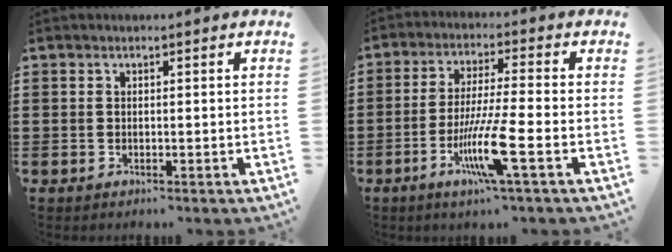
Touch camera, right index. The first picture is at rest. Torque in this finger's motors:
{"motor_torque": [2.14, 0.00, 0.78, 0.13]}